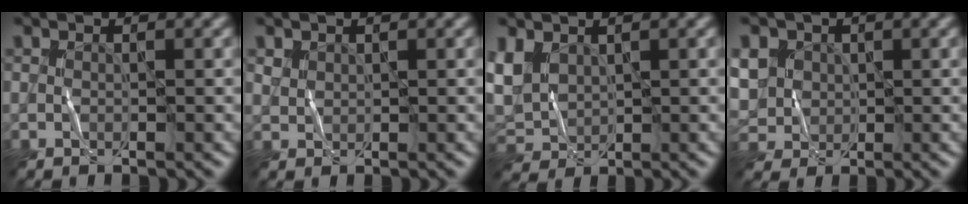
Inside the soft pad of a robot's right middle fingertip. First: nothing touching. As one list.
[{"total": 0.8, "force": [0.7, 0.4, -0.3], "torque": [0.000, 0.001, 0.015]}, {"total": 3.3, "force": [1.3, 2.6, 1.4], "torque": [-0.054, 0.002, 0.030]}, {"total": 5.3, "force": [1.5, 4.7, 1.8], "torque": [-0.069, 0.019, 0.024]}]